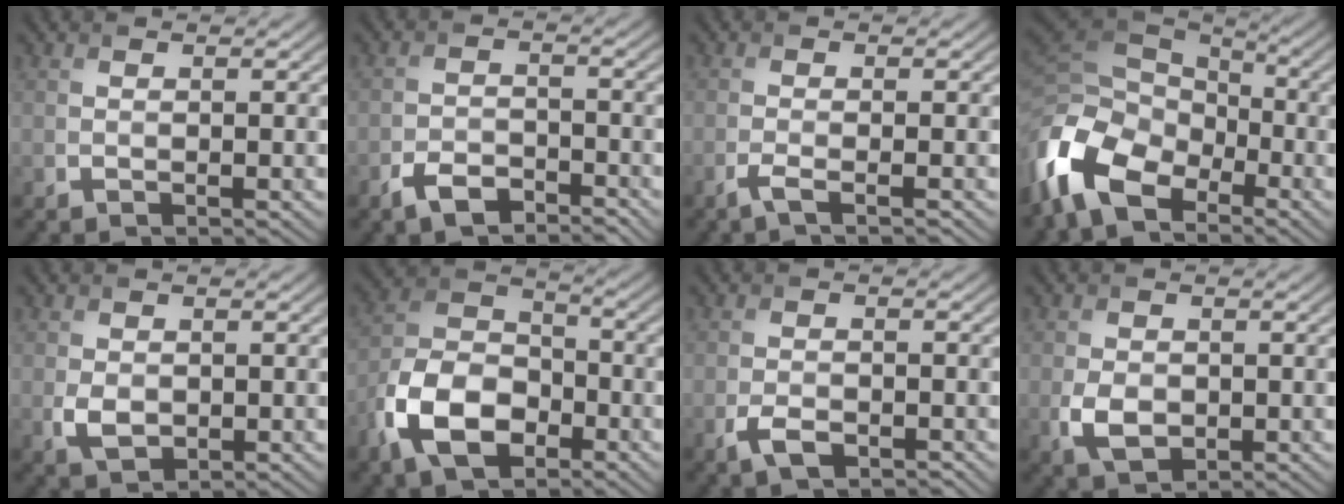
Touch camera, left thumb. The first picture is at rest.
{"total": 4.1, "force": [-3.1, 1.9, 2.0], "torque": [-0.037, -0.002, -0.063]}
{"total": 2.1, "force": [-1.3, 0.3, 1.6], "torque": [-0.030, 0.002, -0.037]}
{"total": 14.2, "force": [-6.5, 9.0, 8.9], "torque": [-0.243, -0.040, -0.126]}
{"total": 2.6, "force": [-0.3, 2.0, 1.7], "torque": [-0.041, -0.009, -0.002]}
{"total": 11.3, "force": [-5.5, 6.9, 7.1], "torque": [-0.163, -0.004, -0.122]}
{"total": 3.0, "force": [-1.8, 1.5, 2.0], "torque": [-0.041, -0.005, -0.035]}
{"total": 3.8, "force": [-0.7, 2.7, 2.5], "torque": [-0.060, -0.012, -0.013]}